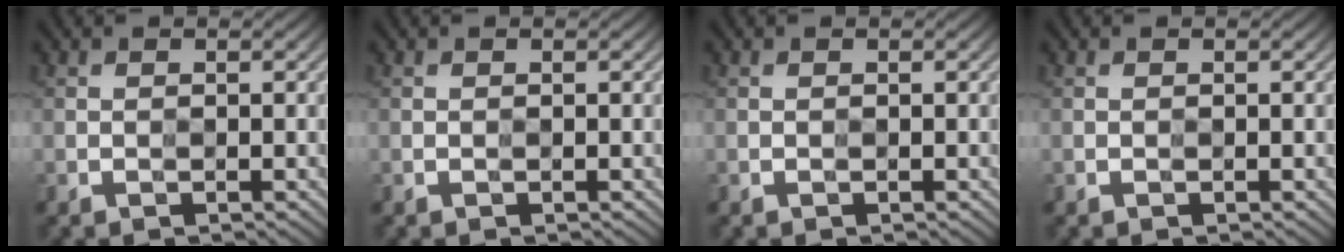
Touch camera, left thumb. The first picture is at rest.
{"total": 0.0}
{"total": 0.0}
{"total": 0.0}